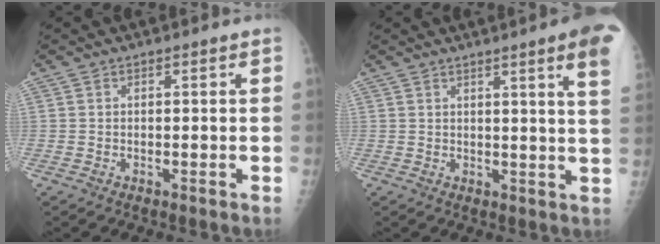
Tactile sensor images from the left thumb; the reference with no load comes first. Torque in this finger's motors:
{"motor_torque": [2.28, 1.10, 1.25, -1.35, 0.06]}